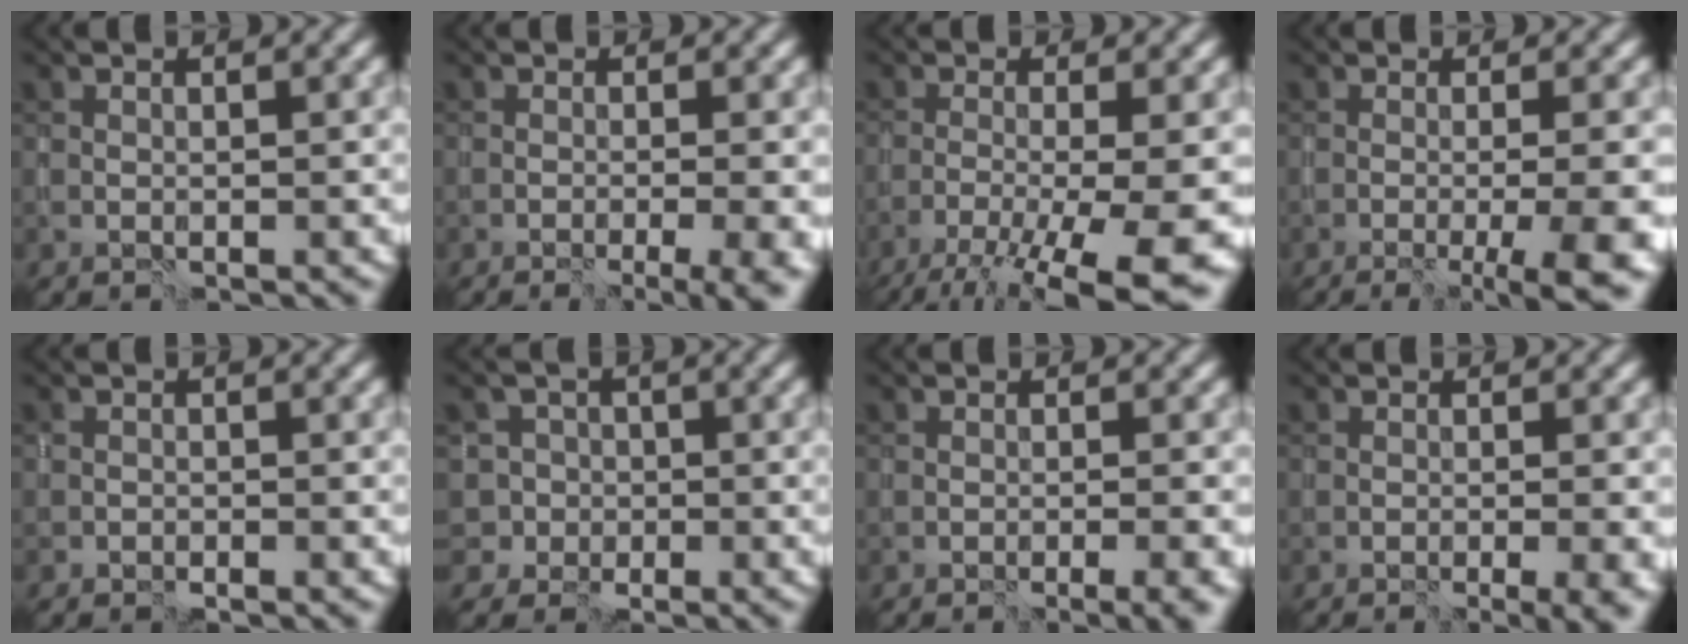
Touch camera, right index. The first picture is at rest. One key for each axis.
{"total": 6.3, "fx": -1.7, "fy": 2.5, "fz": 5.5, "tx": -0.032, "ty": -0.006, "tz": -0.024}
{"total": 10.5, "fx": -5.9, "fy": 2.5, "fz": 8.3, "tx": -0.130, "ty": -0.017, "tz": -0.094}
{"total": 8.1, "fx": -2.4, "fy": 2.3, "fz": 7.3, "tx": -0.058, "ty": -0.012, "tz": -0.027}
{"total": 1.0, "fx": -0.6, "fy": 0.8, "fz": 0.1, "tx": 0.000, "ty": -0.005, "tz": -0.011}
{"total": 3.6, "fx": -0.2, "fy": 3.6, "fz": -0.1, "tx": 0.026, "ty": 0.022, "tz": -0.020}
{"total": 3.1, "fx": -1.2, "fy": 0.8, "fz": 2.7, "tx": -0.024, "ty": -0.011, "tz": -0.014}
{"total": 4.0, "fx": -1.3, "fy": 1.2, "fz": 3.6, "tx": -0.035, "ty": -0.013, "tz": -0.014}